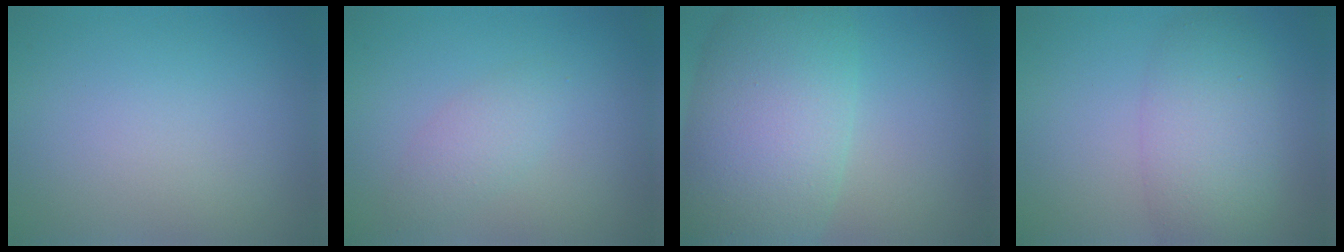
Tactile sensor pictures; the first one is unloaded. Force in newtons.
{"total": 1.9, "press": 1.9, "slide": 0.2}
{"total": 11.2, "press": 11.2, "slide": 0.2}
{"total": 5.5, "press": 5.5, "slide": 0.4}